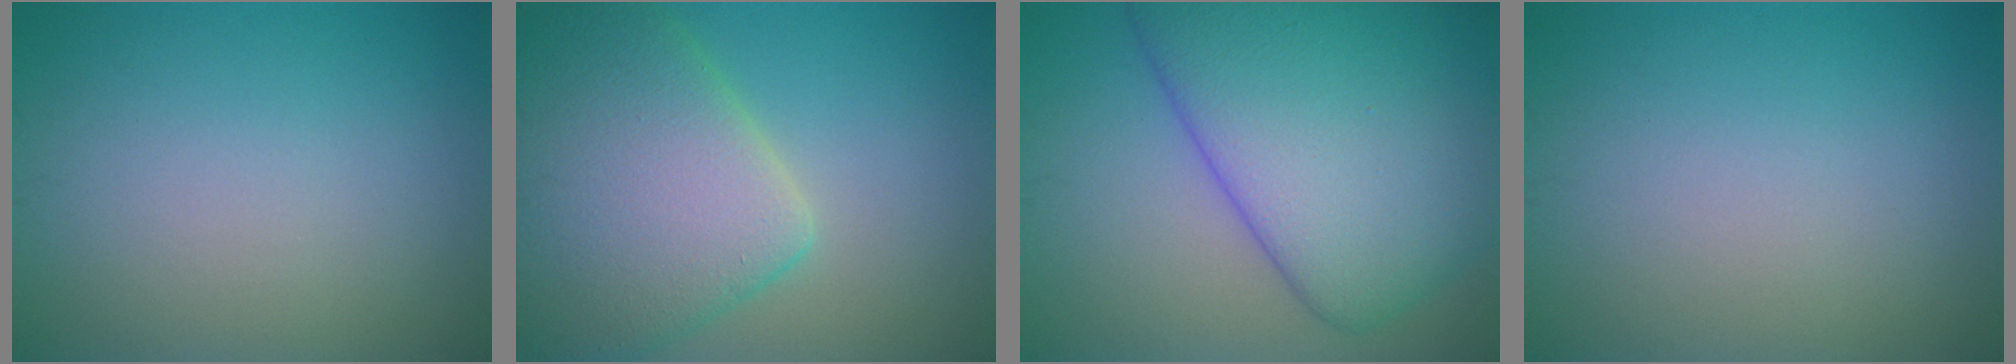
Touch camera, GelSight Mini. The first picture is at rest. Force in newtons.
{"total": 10.0, "press": 10.0, "slide": 0.5}
{"total": 13.0, "press": 13.0, "slide": 0.5}
{"total": 0.0}